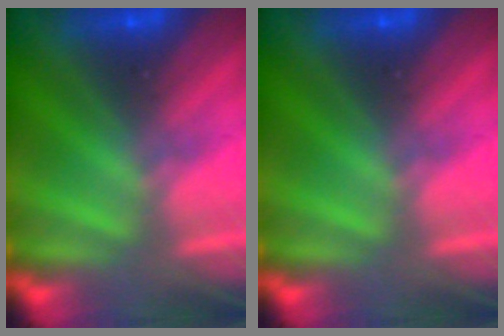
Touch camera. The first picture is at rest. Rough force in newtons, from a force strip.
{"total": 0.0}